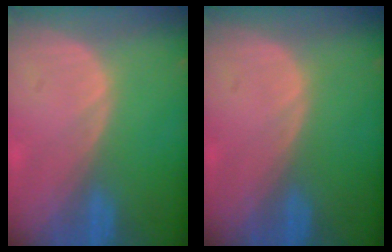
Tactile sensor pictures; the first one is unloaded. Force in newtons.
{"total": 0.0}